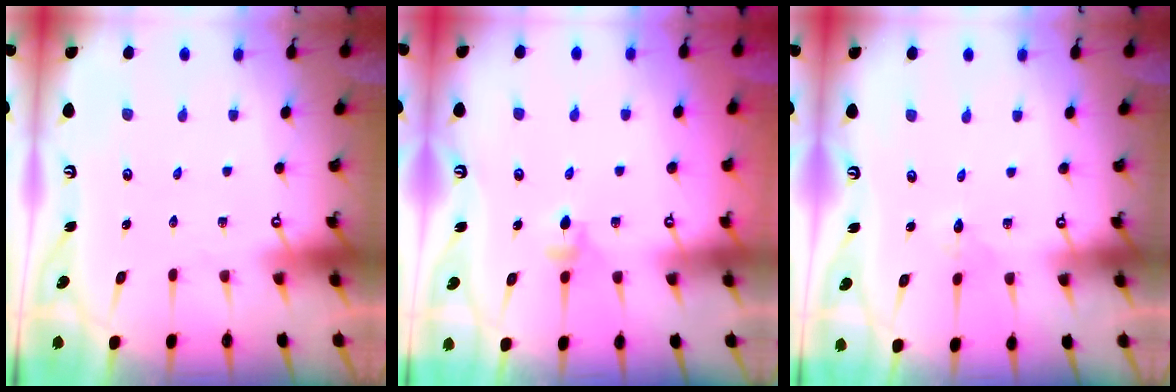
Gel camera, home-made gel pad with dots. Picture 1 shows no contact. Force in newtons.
{"total": 4.0, "press": 3.9, "slide": 0.8}
{"total": 2.6, "press": 2.6, "slide": 0.3}